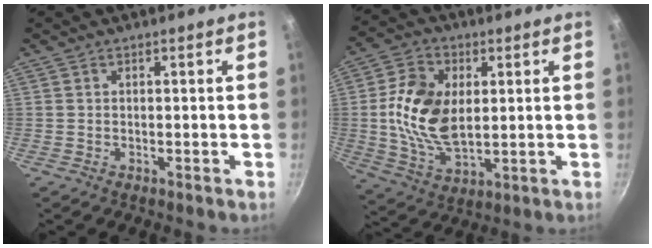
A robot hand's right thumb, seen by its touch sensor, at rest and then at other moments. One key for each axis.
{"total": 14.6, "fx": 1.6, "fy": 9.1, "fz": 11.4, "tx": -0.200, "ty": -0.003, "tz": 0.032}